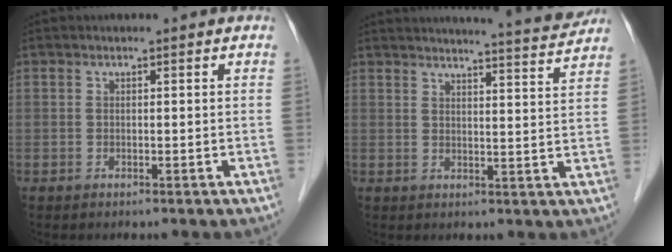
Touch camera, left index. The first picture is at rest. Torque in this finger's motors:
{"motor_torque": [0.03, -0.31, 0.47, 0.10]}